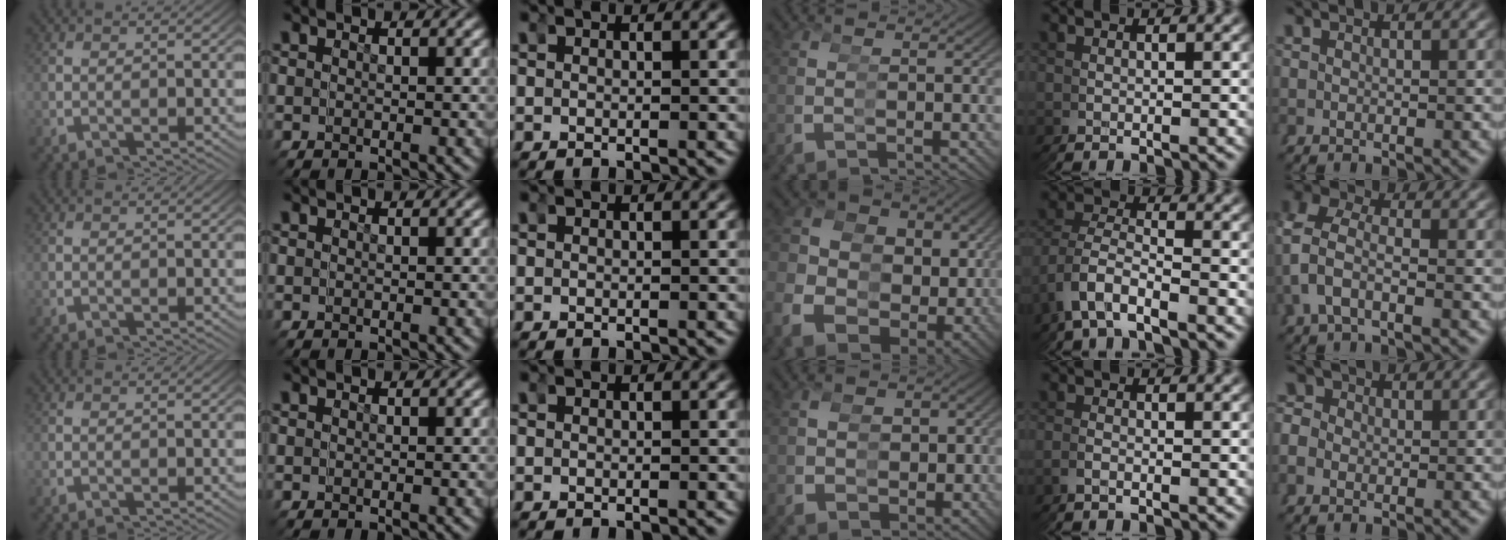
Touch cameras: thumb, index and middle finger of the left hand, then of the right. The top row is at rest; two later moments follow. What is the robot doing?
{"motion": "grasp_and_lifting", "object": "hoodie"}